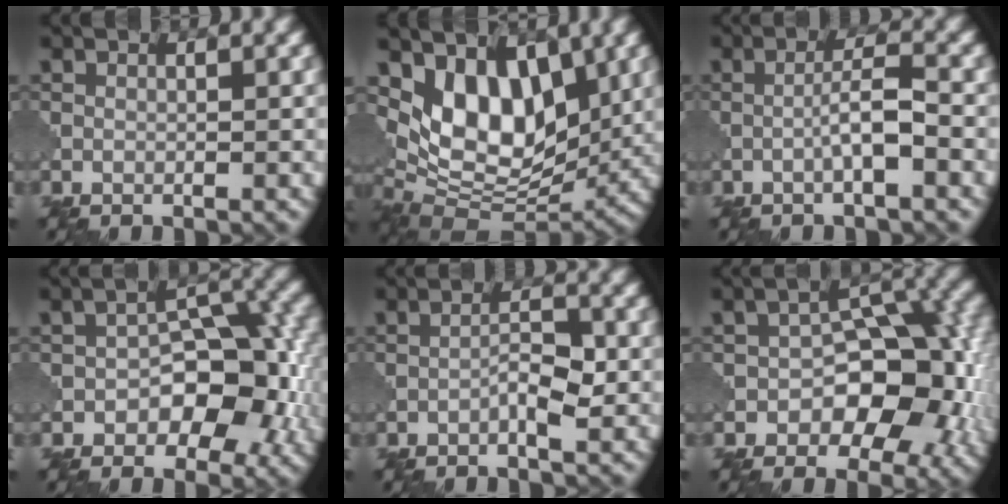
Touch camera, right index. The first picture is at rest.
{"total": 9.0, "force": [3.1, 5.3, 6.6], "torque": [-0.116, -0.017, 0.050]}
{"total": 3.0, "force": [-0.9, 0.3, 2.9], "torque": [-0.050, 0.011, -0.021]}
{"total": 7.0, "force": [-1.7, 4.3, 5.2], "torque": [-0.050, 0.009, -0.032]}
{"total": 2.5, "force": [-1.0, 0.6, 2.2], "torque": [-0.037, 0.008, -0.021]}
{"total": 9.4, "force": [-2.4, 5.8, 7.0], "torque": [-0.074, 0.006, -0.042]}